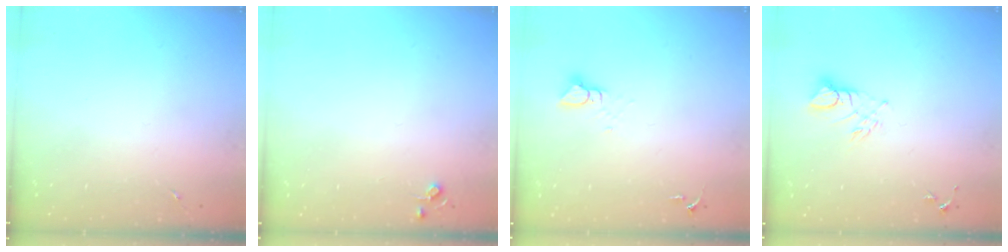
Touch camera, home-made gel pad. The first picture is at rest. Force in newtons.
{"total": 3.8, "press": 3.8, "slide": 0.5}
{"total": 3.9, "press": 3.8, "slide": 0.5}
{"total": 5.3, "press": 5.2, "slide": 0.4}